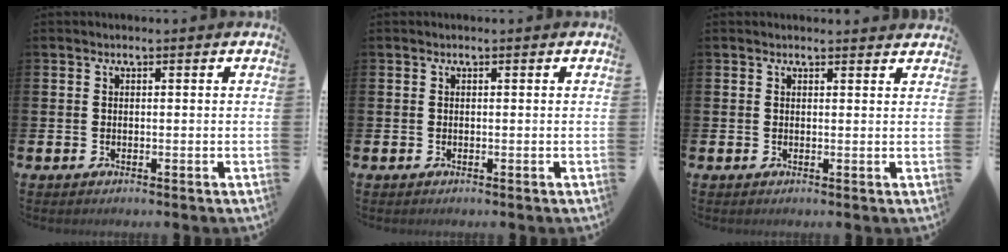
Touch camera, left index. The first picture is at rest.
{"total": 0.0}
{"total": 1.0, "force": [1.0, 0.1, 0.1], "torque": [0.009, -0.003, 0.015]}